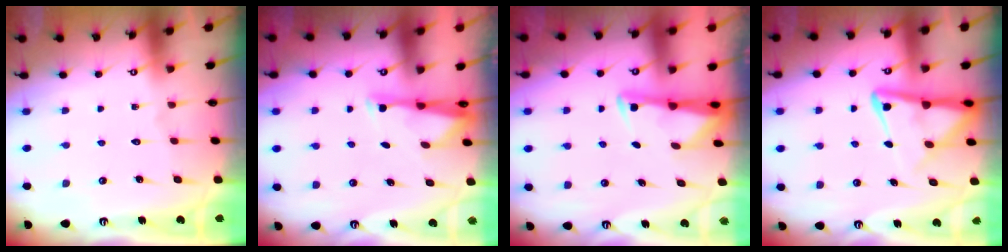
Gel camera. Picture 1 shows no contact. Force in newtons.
{"total": 2.8, "press": 2.8, "slide": 0.5}
{"total": 3.3, "press": 3.3, "slide": 0.5}
{"total": 8.2, "press": 8.1, "slide": 1.0}